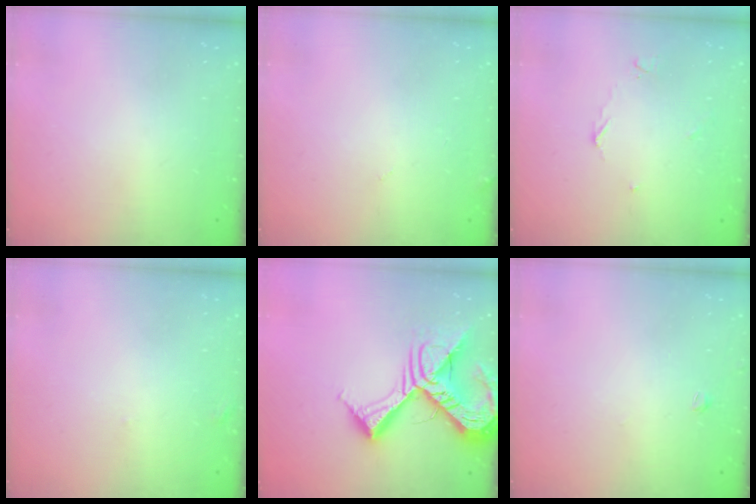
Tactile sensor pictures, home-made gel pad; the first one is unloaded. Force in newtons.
{"total": 2.2, "press": 2.2, "slide": 0.2}
{"total": 3.5, "press": 3.5, "slide": 0.5}
{"total": 4.5, "press": 4.5, "slide": 0.4}
{"total": 19.8, "press": 19.7, "slide": 2.3}
{"total": 1.4, "press": 1.3, "slide": 0.4}